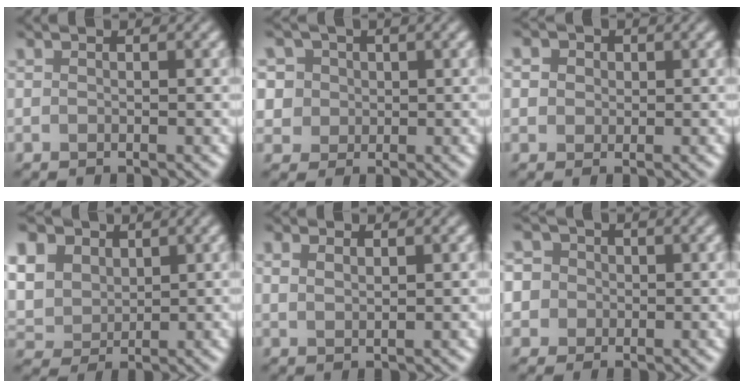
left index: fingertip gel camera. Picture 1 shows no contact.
{"total": 5.6, "force": [2.4, 4.5, 2.2], "torque": [-0.040, 0.020, 0.019]}
{"total": 4.1, "force": [1.9, 3.1, 2.0], "torque": [-0.031, 0.024, 0.007]}
{"total": 11.9, "force": [5.4, 8.7, 6.2], "torque": [-0.156, 0.036, 0.089]}
{"total": 1.3, "force": [0.8, 0.5, 0.8], "torque": [-0.020, 0.002, 0.020]}
{"total": 6.7, "force": [1.8, 5.9, 2.7], "torque": [-0.047, 0.037, -0.007]}